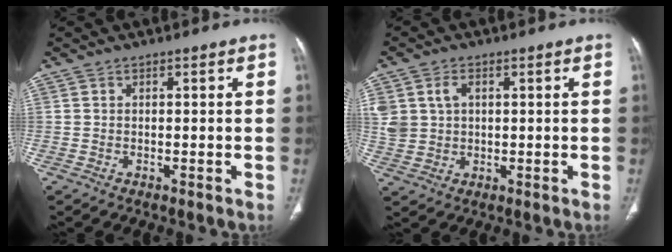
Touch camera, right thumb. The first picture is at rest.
{"total": 7.8, "force": [2.1, 6.1, 4.5], "torque": [-0.100, 0.003, 0.051]}